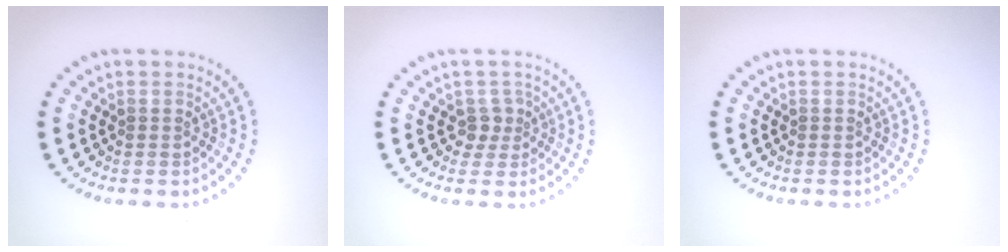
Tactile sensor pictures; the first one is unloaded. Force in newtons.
{"total": 1.6, "press": 1.1, "slide": 1.1}
{"total": 0.0}